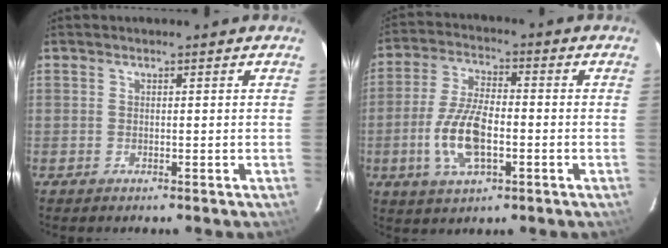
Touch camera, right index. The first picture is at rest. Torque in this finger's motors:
{"motor_torque": [1.41, -0.45, 0.78, 0.19]}